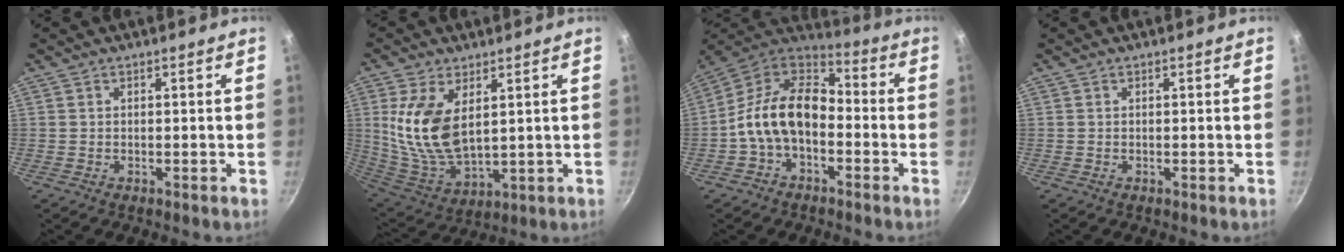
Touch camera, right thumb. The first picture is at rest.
{"total": 14.4, "force": [3.8, 7.7, 11.6], "torque": [-0.224, -0.035, 0.086]}
{"total": 15.1, "force": [-3.1, 9.8, 11.0], "torque": [-0.178, 0.053, -0.077]}
{"total": 0.0}